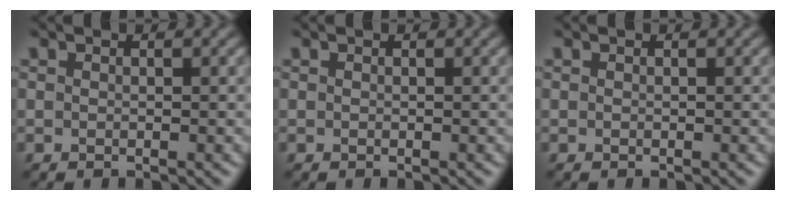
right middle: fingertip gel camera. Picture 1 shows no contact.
{"total": 0.0}
{"total": 0.0}